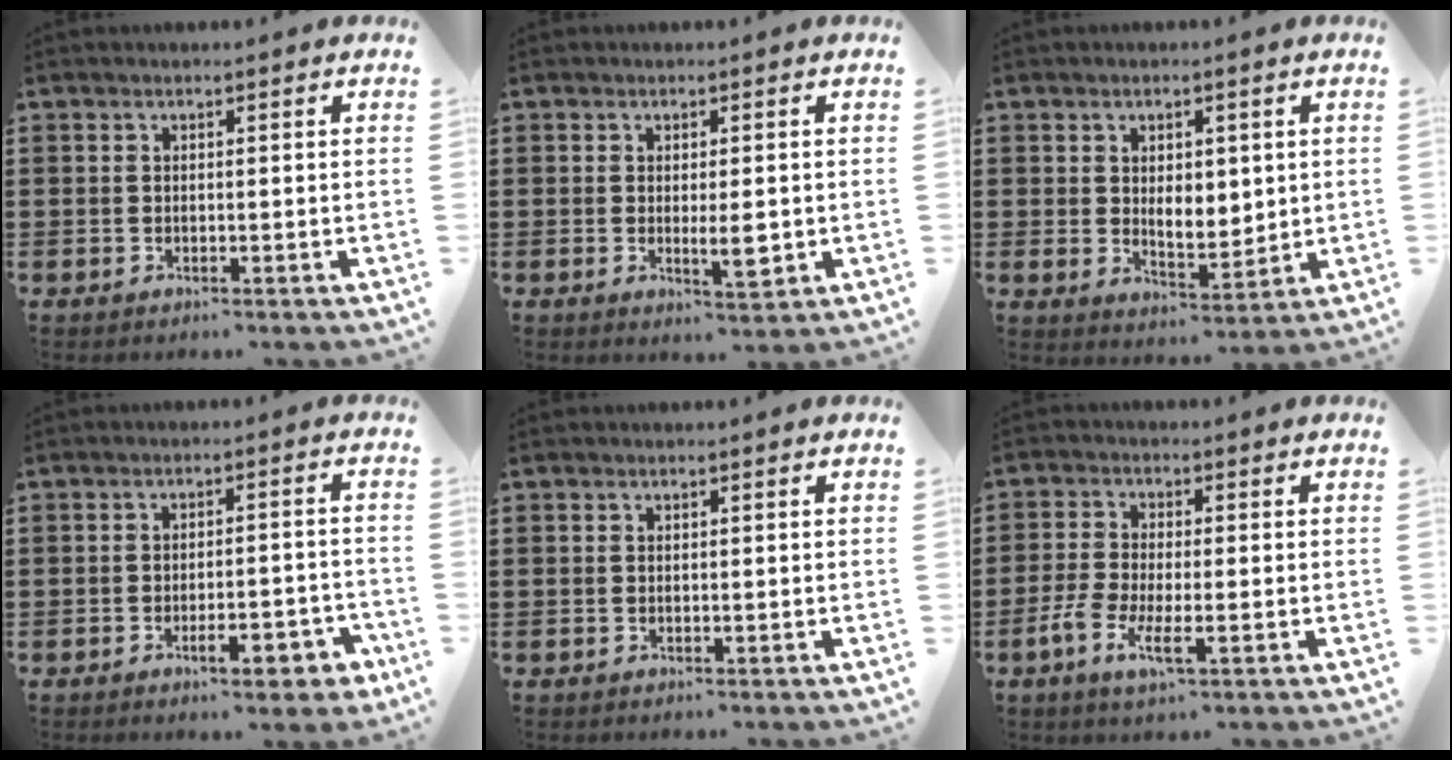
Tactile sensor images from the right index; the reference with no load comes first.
{"total": 4.0, "force": [-0.5, 1.0, 3.9], "torque": [-0.064, -0.001, -0.009]}
{"total": 4.2, "force": [1.5, 2.8, 2.6], "torque": [-0.045, 0.003, 0.023]}
{"total": 6.6, "force": [-3.7, 2.1, 5.1], "torque": [-0.069, -0.002, -0.061]}
{"total": 0.0}
{"total": 5.1, "force": [-2.2, 1.6, 4.4], "torque": [-0.101, -0.008, -0.046]}